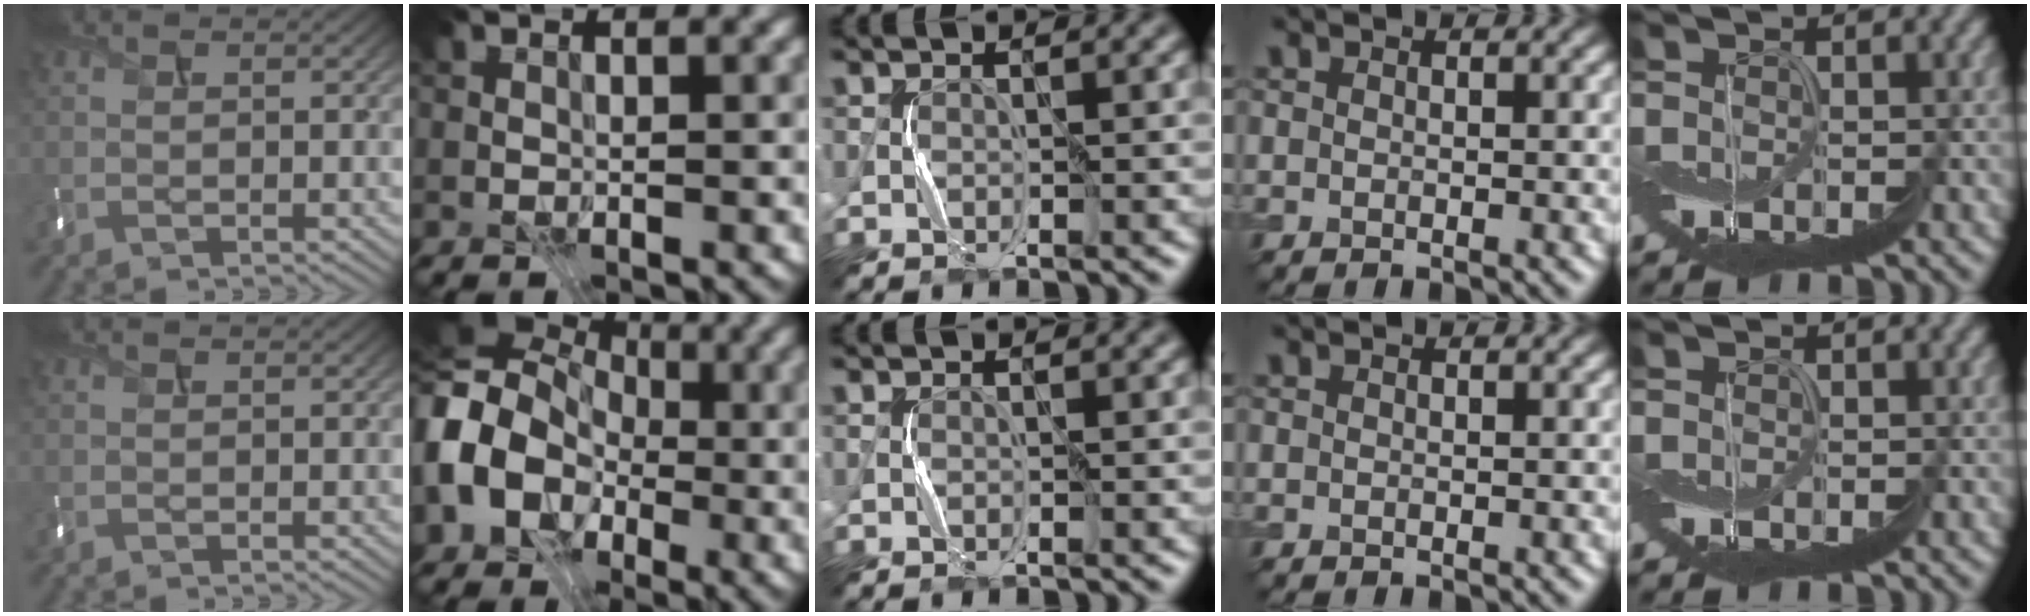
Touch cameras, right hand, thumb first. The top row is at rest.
{"index": {"total": 12.5, "force": [-1.3, 10.3, 6.9], "torque": [-0.155, -0.010, -0.054]}}